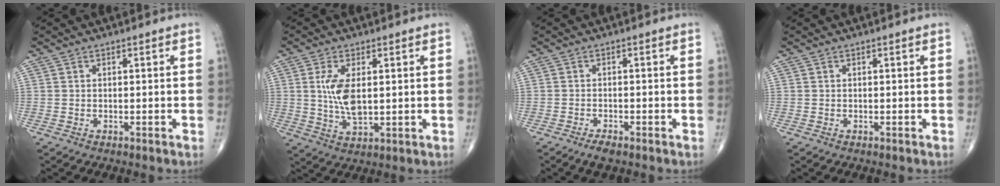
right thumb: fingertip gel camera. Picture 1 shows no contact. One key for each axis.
{"total": 7.8, "fx": 1.3, "fy": 3.5, "fz": 6.9, "tx": -0.135, "ty": -0.013, "tz": 0.030}
{"total": 2.2, "fx": -1.6, "fy": 0.6, "fz": 1.4, "tx": -0.035, "ty": 0.004, "tz": -0.029}
{"total": 0.0}